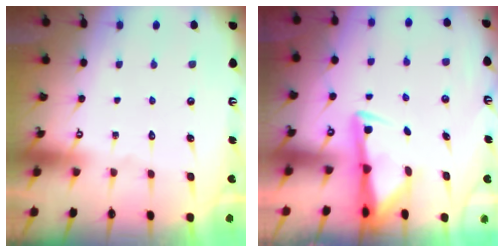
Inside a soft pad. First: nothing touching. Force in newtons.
{"total": 2.9, "press": 2.9, "slide": 0.5}